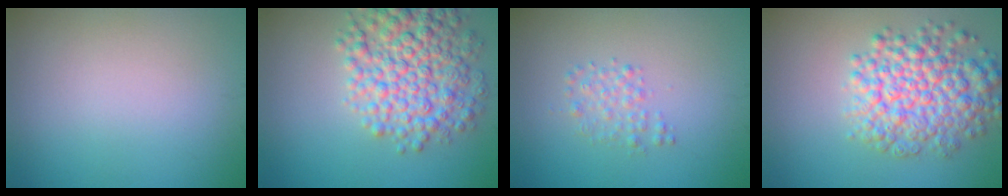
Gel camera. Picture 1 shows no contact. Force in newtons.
{"total": 7.3, "press": 7.3, "slide": 0.1}
{"total": 1.5, "press": 1.5, "slide": 0.0}
{"total": 6.9, "press": 6.9, "slide": 0.3}